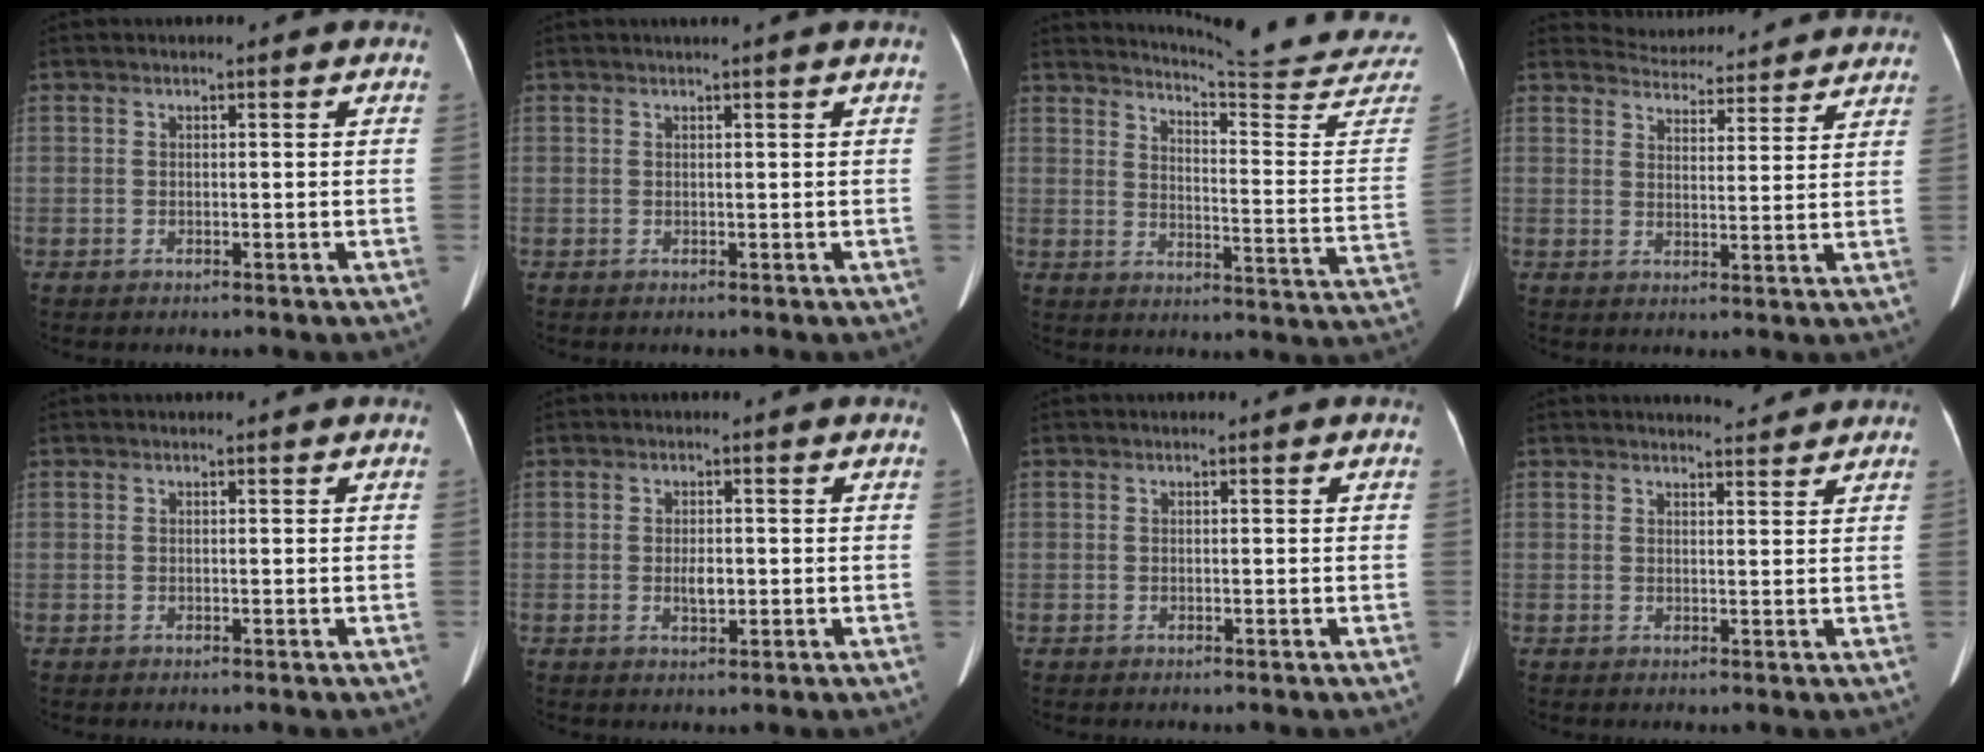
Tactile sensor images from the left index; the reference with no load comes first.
{"total": 3.0, "force": [2.6, -0.8, 1.2], "torque": [-0.016, 0.007, 0.034]}
{"total": 22.0, "force": [21.4, -1.3, 5.1], "torque": [-0.081, -0.151, 0.247]}
{"total": 13.6, "force": [13.2, 2.7, 1.9], "torque": [-0.012, 0.011, 0.157]}
{"total": 0.0}
{"total": 2.1, "force": [-0.3, 1.0, 1.9], "torque": [-0.036, -0.003, -0.003]}
{"total": 0.0}
{"total": 3.1, "force": [3.1, 0.3, 0.3], "torque": [-0.010, -0.001, 0.038]}